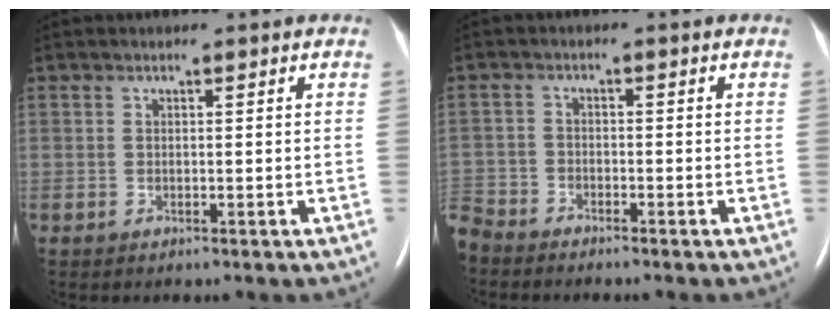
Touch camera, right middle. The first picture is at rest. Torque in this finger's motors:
{"motor_torque": [1.07, -1.07, 1.05, 0.21]}